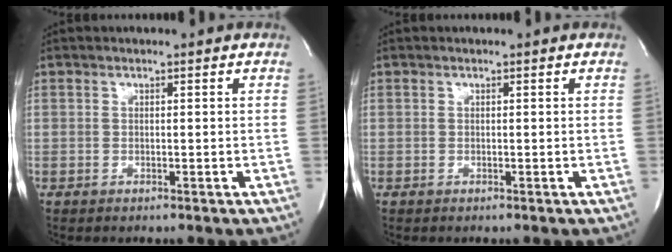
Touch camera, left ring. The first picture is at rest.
{"total": 0.0}